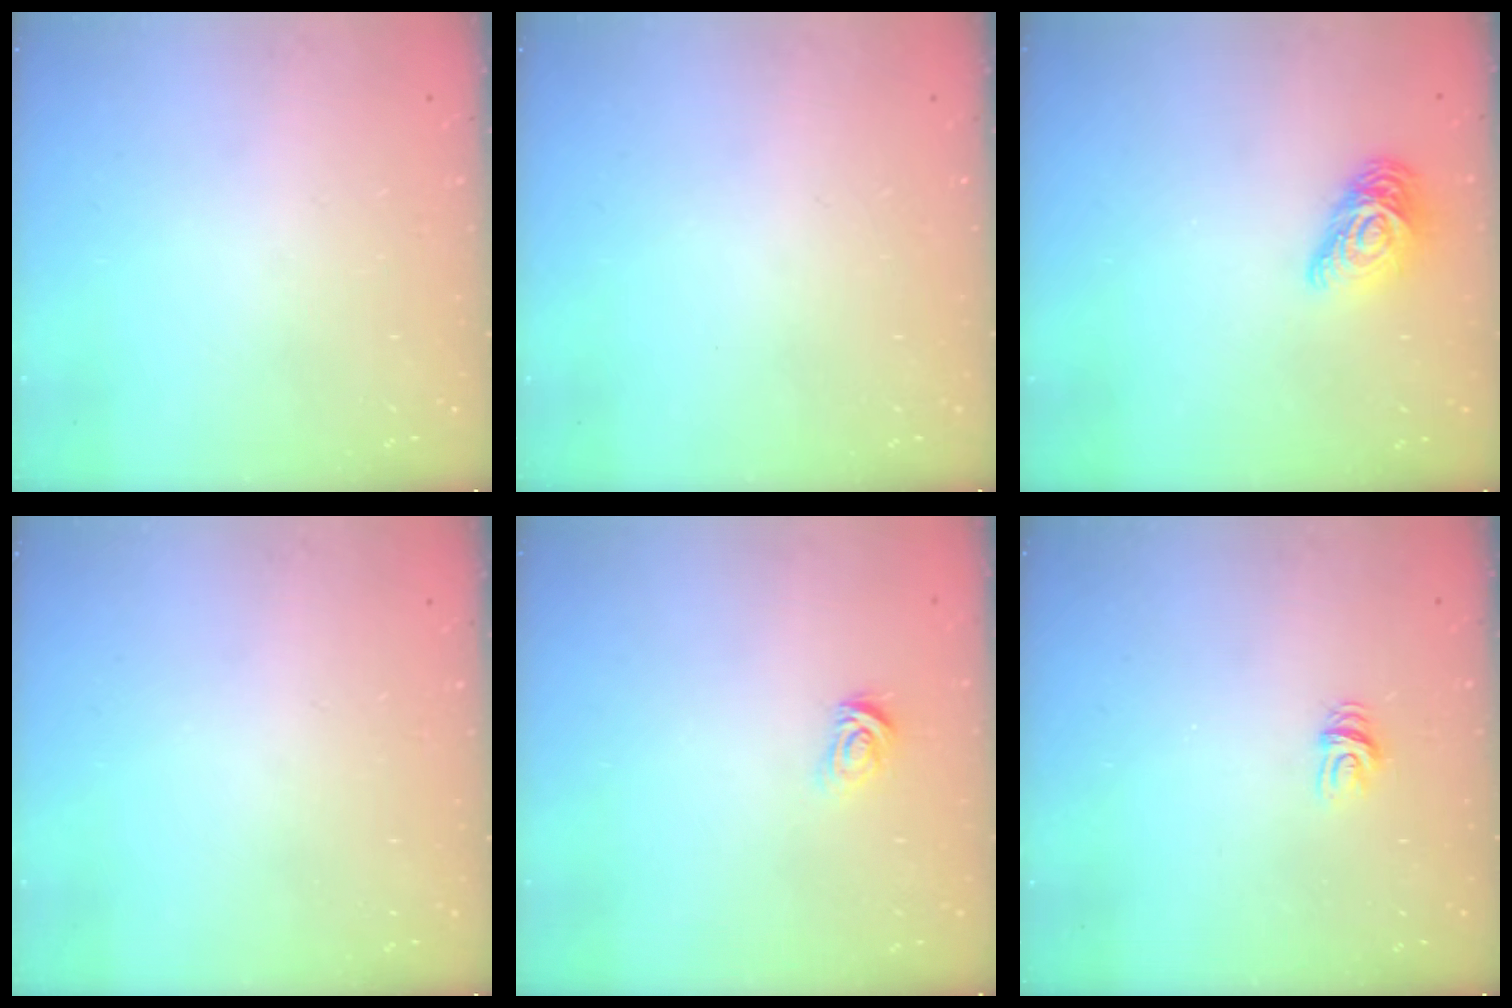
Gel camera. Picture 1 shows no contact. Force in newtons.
{"total": 0.0}
{"total": 10.8, "press": 10.8, "slide": 0.5}
{"total": 0.0}
{"total": 2.6, "press": 2.6, "slide": 0.3}
{"total": 4.3, "press": 4.3, "slide": 0.3}